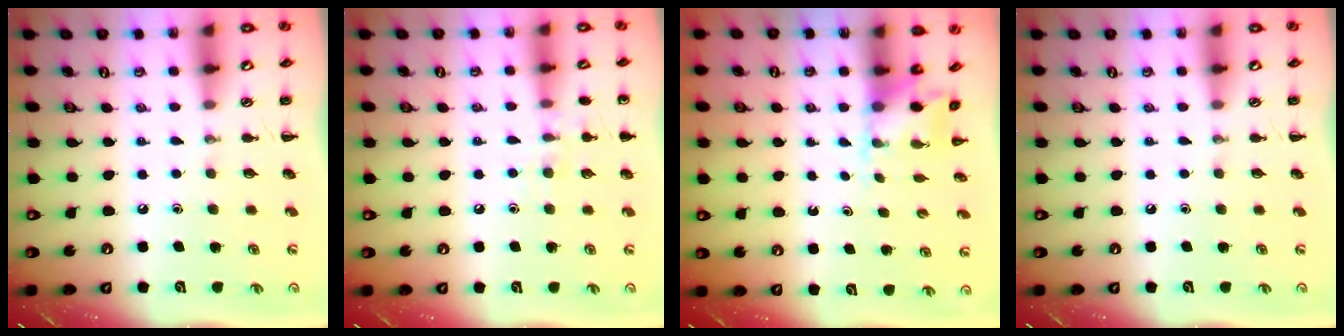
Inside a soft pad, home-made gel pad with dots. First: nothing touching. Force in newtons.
{"total": 7.9, "press": 7.6, "slide": 2.0}
{"total": 2.5, "press": 2.5, "slide": 0.5}
{"total": 0.0}